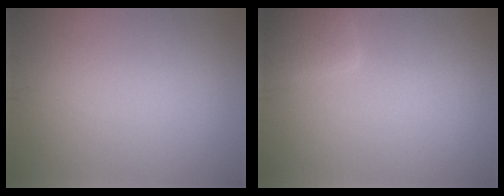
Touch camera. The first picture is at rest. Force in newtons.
{"total": 2.6, "press": 2.6, "slide": 0.2}